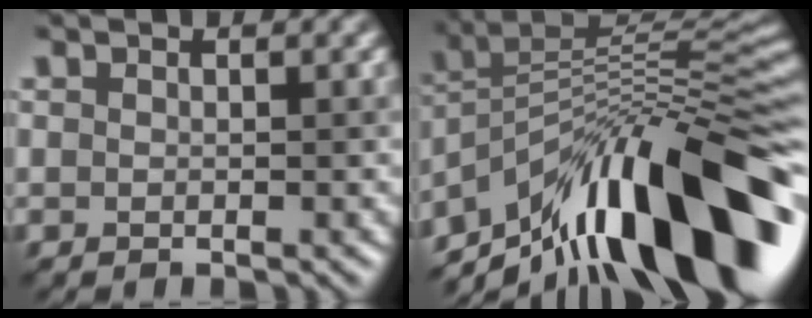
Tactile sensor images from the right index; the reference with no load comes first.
{"total": 15.6, "force": [-7.9, 5.1, 12.4], "torque": [-0.196, 0.038, -0.137]}